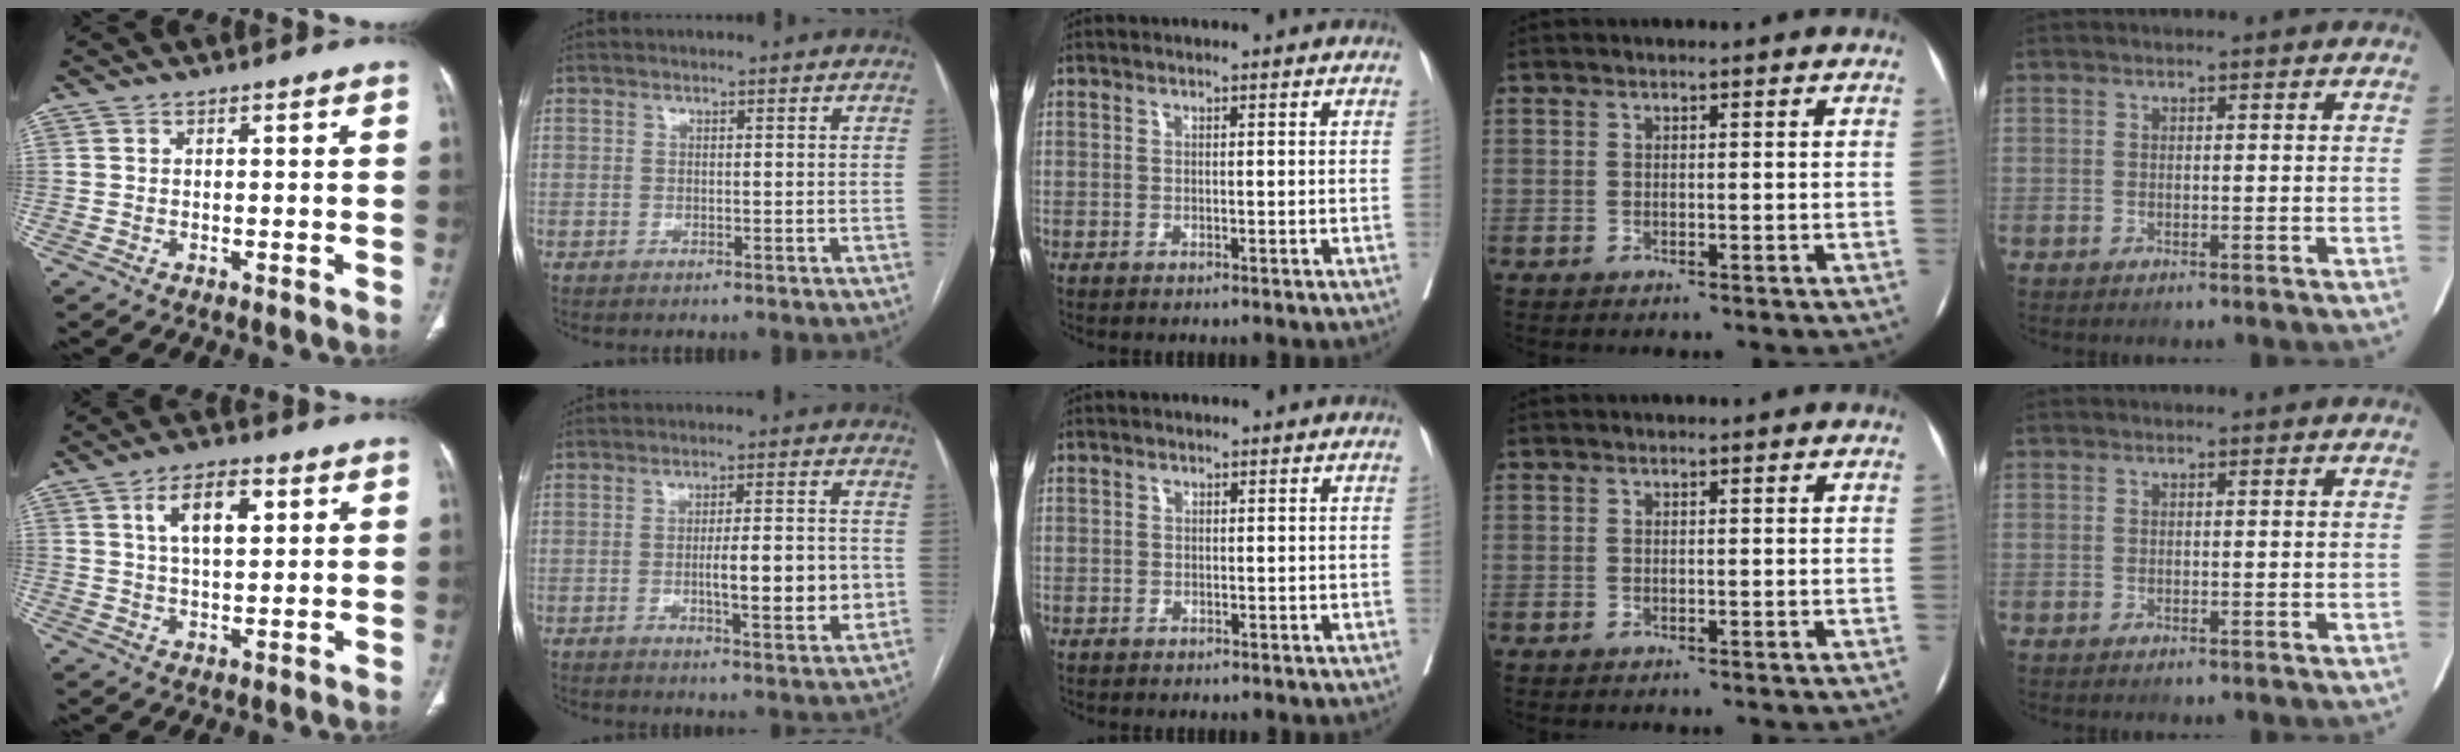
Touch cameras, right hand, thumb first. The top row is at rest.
{"thumb": {"total": 8.5, "force": [2.9, 4.1, 6.8], "torque": [-0.103, -0.004, 0.049]}, "index": {"total": 9.0, "force": [-1.4, 1.7, 8.8], "torque": [-0.134, 0.000, -0.018]}, "middle": {"total": 0.9, "force": [-0.2, 0.8, -0.1], "torque": [0.007, 0.007, -0.007]}}